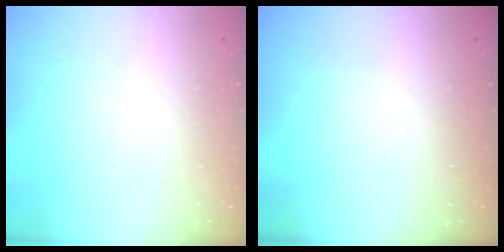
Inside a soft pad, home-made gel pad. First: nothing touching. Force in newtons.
{"total": 0.0}